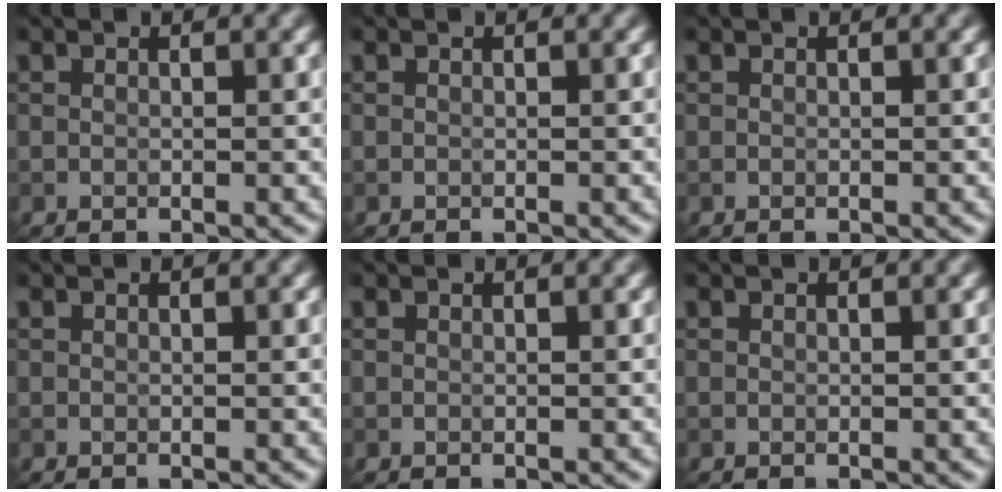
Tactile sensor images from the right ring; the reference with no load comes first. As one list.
[{"total": 0.0}, {"total": 0.0}, {"total": 0.0}, {"total": 0.0}, {"total": 0.0}]